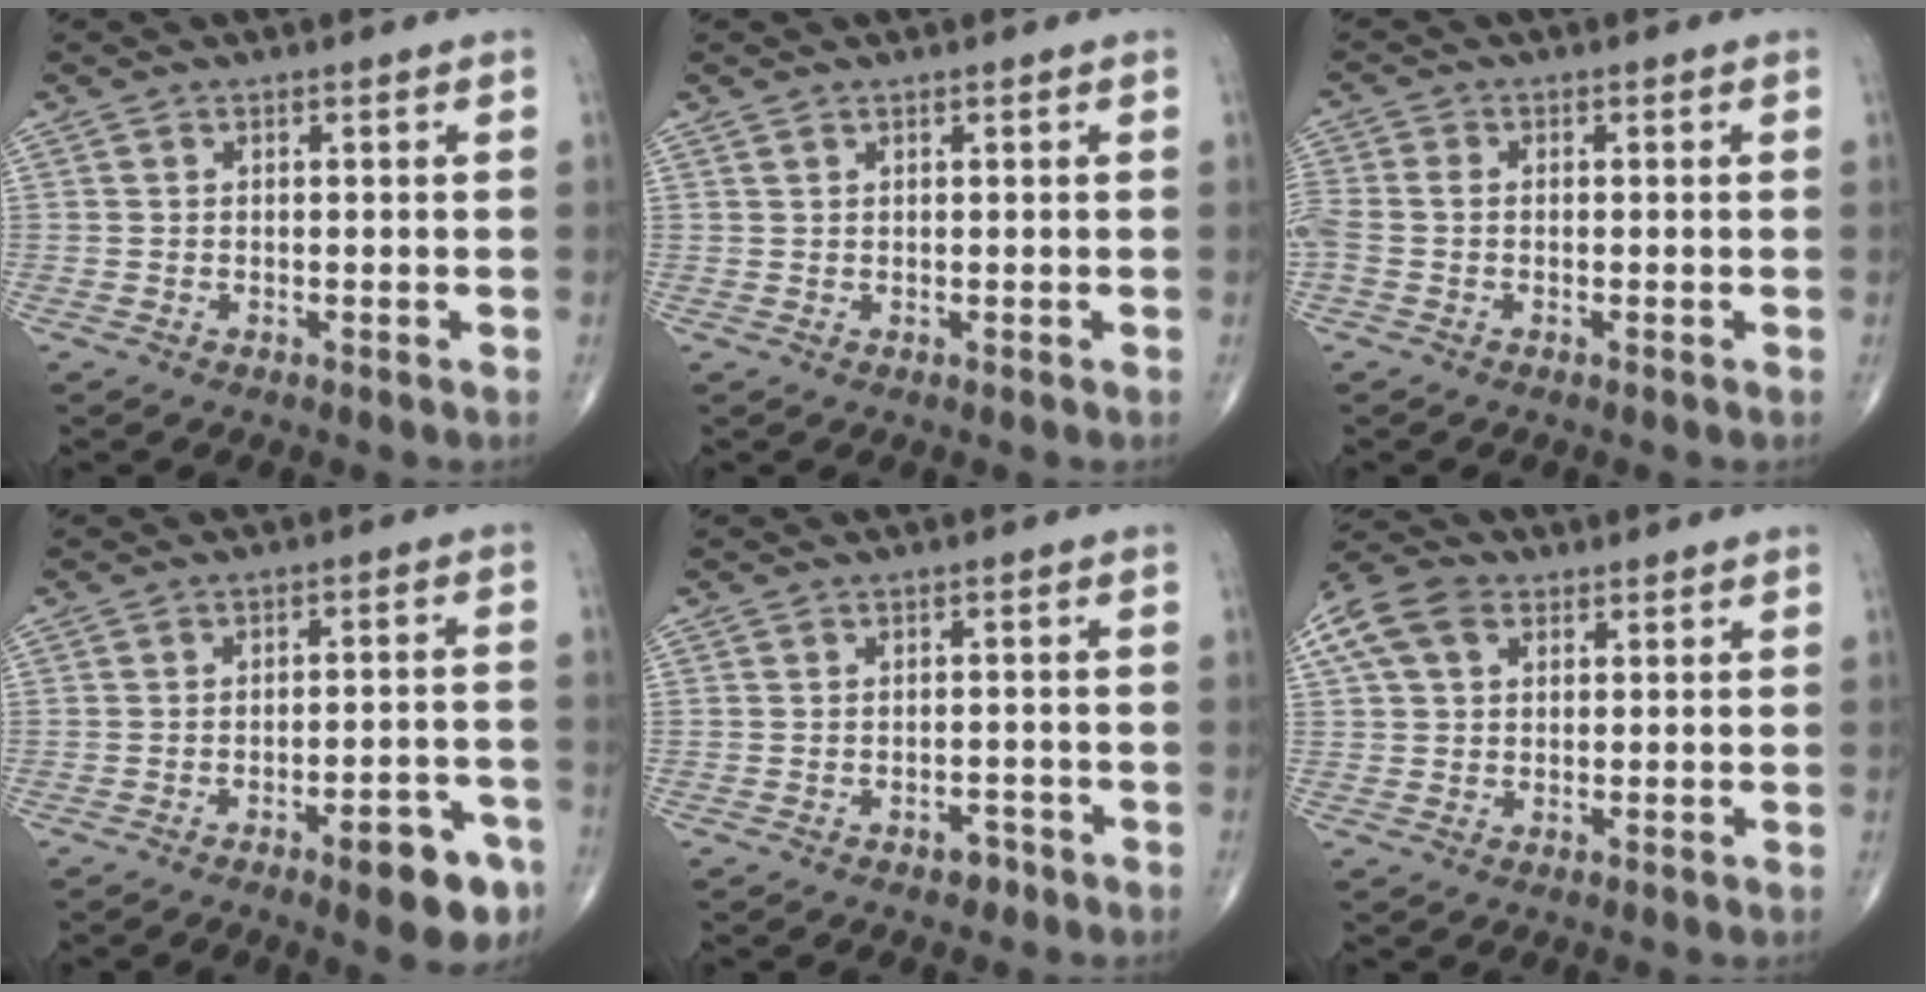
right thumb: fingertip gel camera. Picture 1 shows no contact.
{"total": 0.5, "force": [0.5, 0.2, 0.1], "torque": [-0.006, -0.001, 0.010]}
{"total": 4.7, "force": [-0.6, 3.2, 3.3], "torque": [-0.095, 0.010, -0.015]}
{"total": 9.6, "force": [-5.2, 3.1, 7.4], "torque": [-0.081, 0.031, -0.063]}
{"total": 2.1, "force": [-1.4, 1.2, 1.0], "torque": [-0.009, 0.008, -0.018]}
{"total": 9.8, "force": [3.8, 6.8, 5.9], "torque": [-0.121, 0.022, 0.067]}